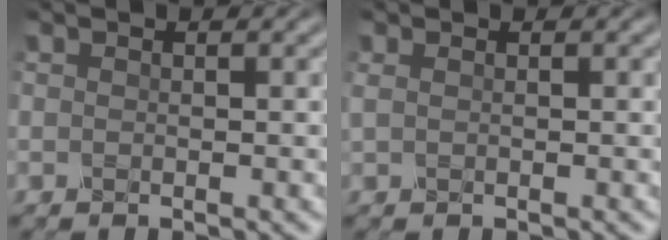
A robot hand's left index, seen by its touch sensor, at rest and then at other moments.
{"total": 0.7, "force": [0.4, 0.3, 0.5], "torque": [-0.012, 0.001, 0.005]}